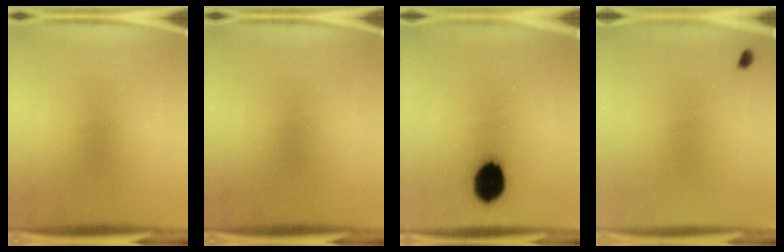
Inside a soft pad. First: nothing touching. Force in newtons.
{"total": 0.0}
{"total": 10.1}
{"total": 0.8}